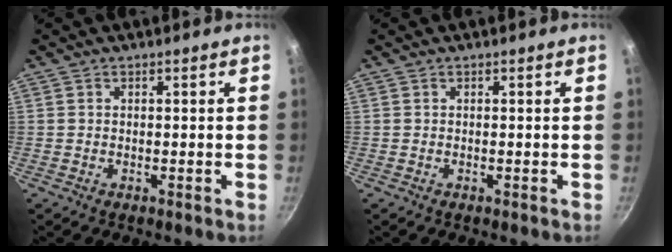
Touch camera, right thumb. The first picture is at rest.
{"total": 0.0}